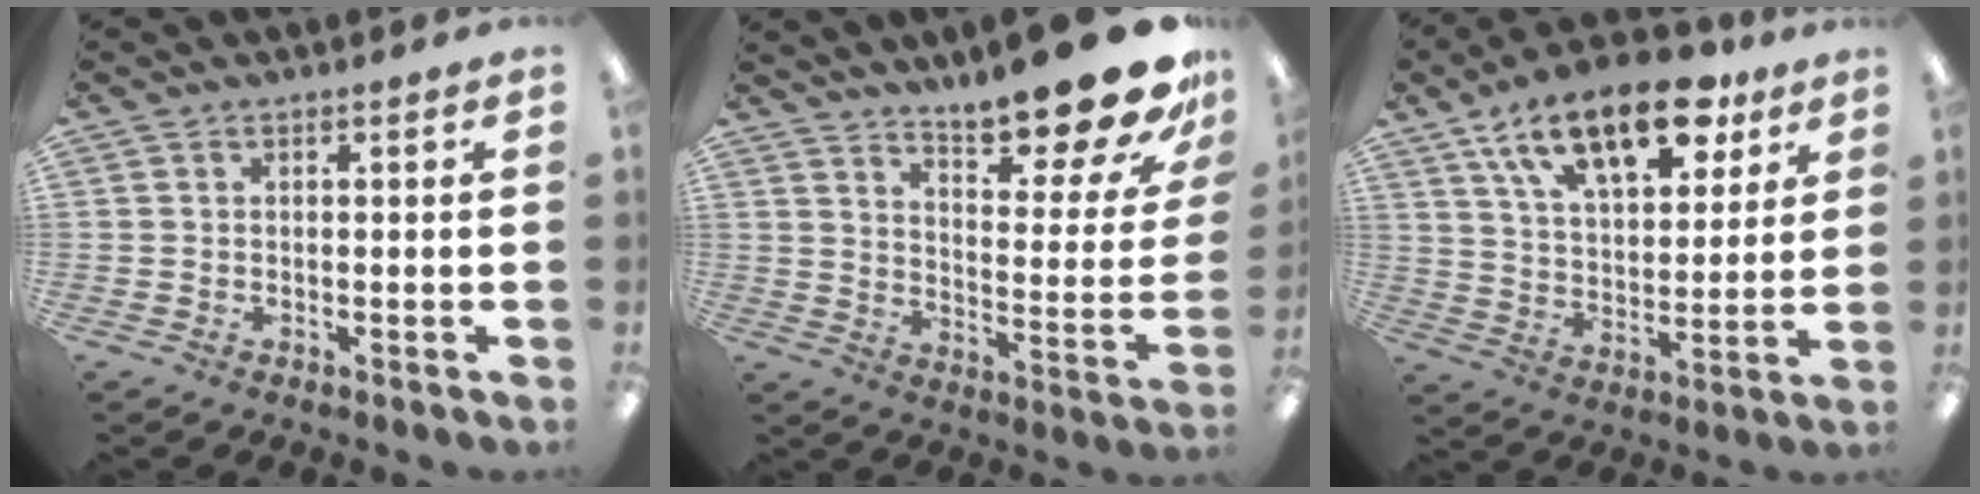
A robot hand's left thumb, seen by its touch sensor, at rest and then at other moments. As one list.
[{"total": 18.5, "force": [14.6, 4.0, 10.6], "torque": [-0.141, -0.117, 0.237]}, {"total": 19.3, "force": [12.2, 8.9, 12.0], "torque": [-0.190, -0.053, 0.207]}]